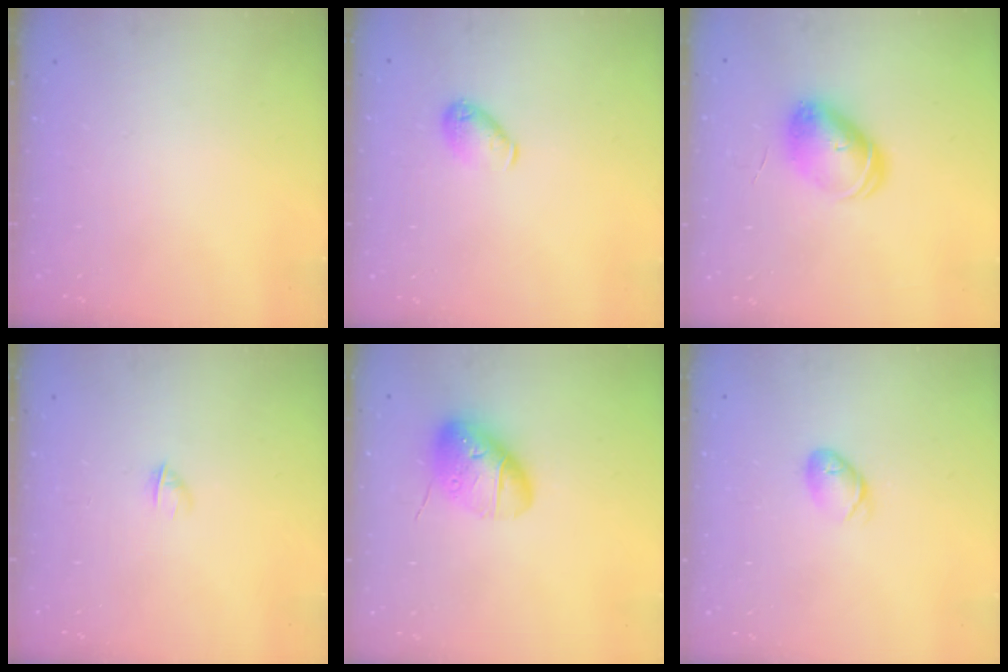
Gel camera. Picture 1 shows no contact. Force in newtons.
{"total": 6.9, "press": 6.8, "slide": 1.1}
{"total": 8.1, "press": 8.1, "slide": 1.1}
{"total": 2.8, "press": 2.7, "slide": 0.8}
{"total": 12.4, "press": 12.3, "slide": 2.1}
{"total": 6.2, "press": 6.1, "slide": 1.1}